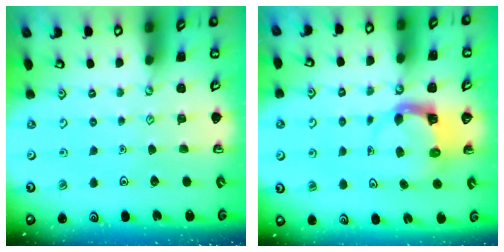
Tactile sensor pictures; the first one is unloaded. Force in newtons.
{"total": 4.0, "press": 4.0, "slide": 0.3}